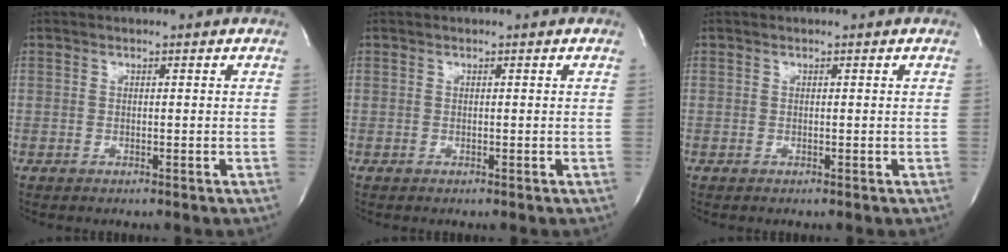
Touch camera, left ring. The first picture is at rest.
{"total": 0.0}
{"total": 0.0}